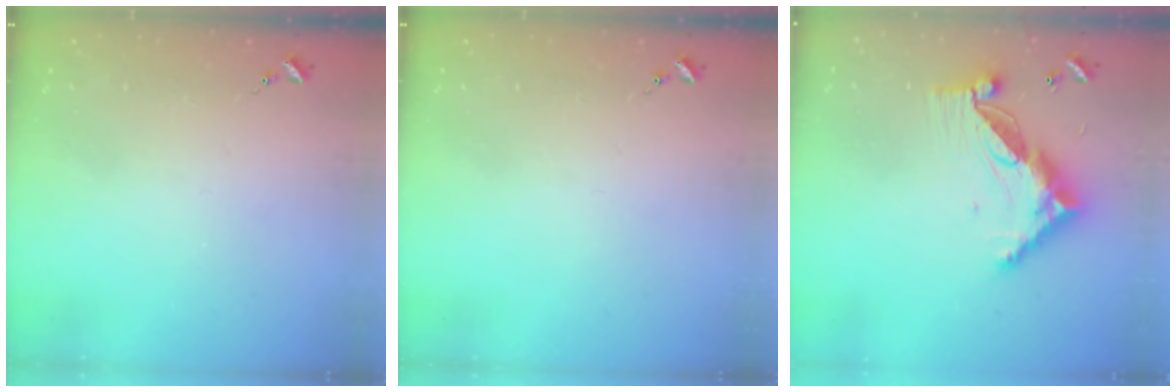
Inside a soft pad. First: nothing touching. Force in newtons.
{"total": 0.0}
{"total": 13.7, "press": 13.6, "slide": 1.0}